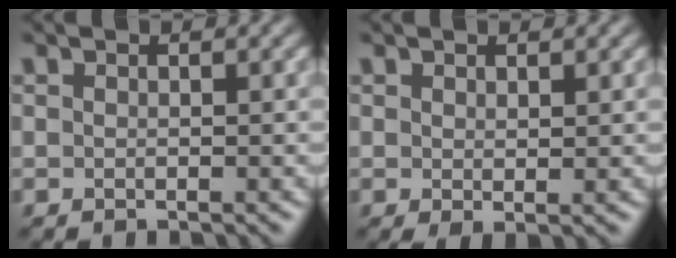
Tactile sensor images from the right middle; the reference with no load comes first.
{"total": 1.0, "force": [0.3, 0.3, 0.9], "torque": [-0.017, -0.002, 0.008]}